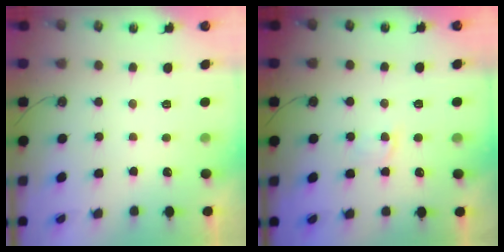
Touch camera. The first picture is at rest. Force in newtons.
{"total": 1.6, "press": 1.6, "slide": 0.3}